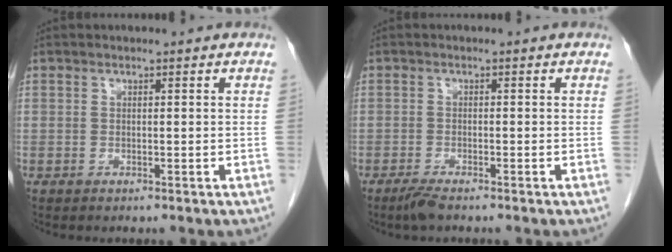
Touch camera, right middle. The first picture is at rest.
{"total": 2.1, "force": [-1.7, 0.1, 1.3], "torque": [-0.035, -0.007, -0.034]}